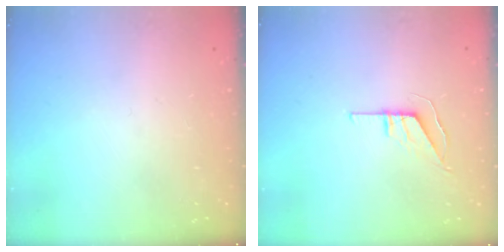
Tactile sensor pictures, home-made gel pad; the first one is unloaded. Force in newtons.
{"total": 5.5, "press": 5.5, "slide": 0.4}